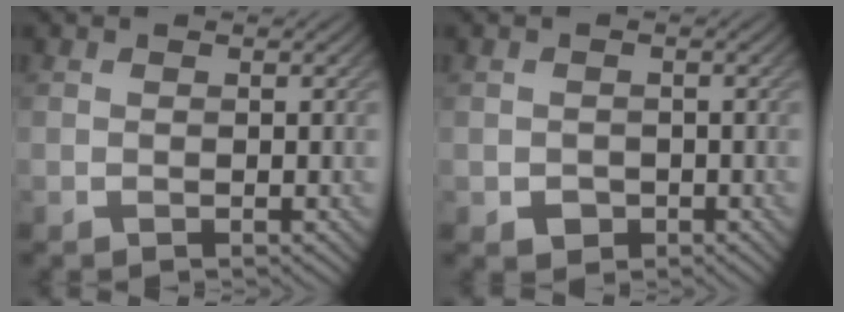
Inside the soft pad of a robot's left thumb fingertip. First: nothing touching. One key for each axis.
{"total": 1.5, "fx": -0.6, "fy": 1.3, "fz": 0.5, "tx": -0.008, "ty": -0.005, "tz": -0.012}